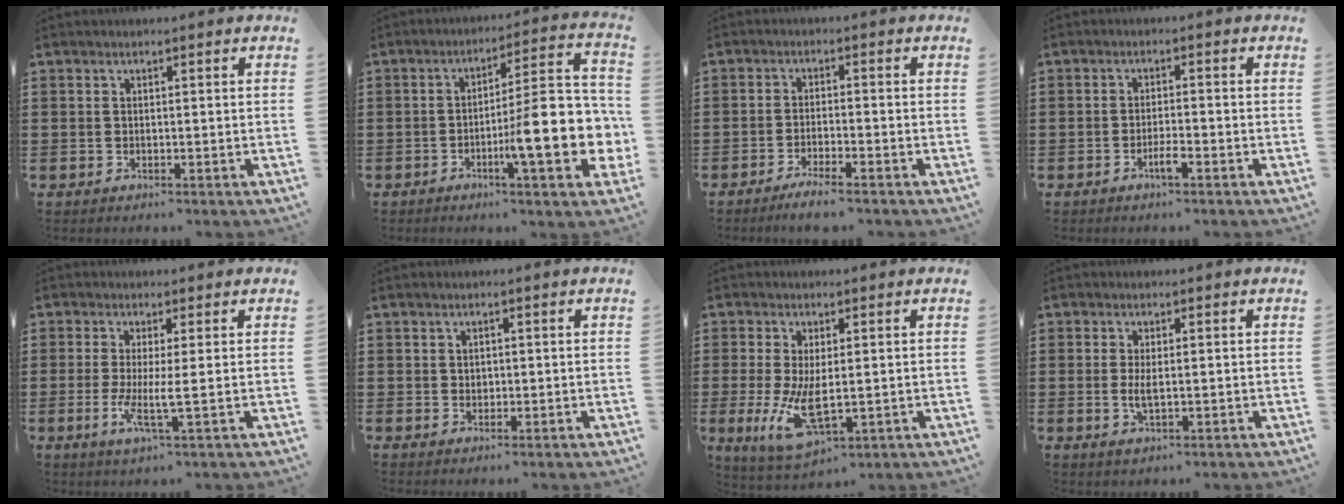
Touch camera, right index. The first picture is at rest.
{"total": 14.9, "force": [-3.5, 3.3, 14.1], "torque": [-0.196, -0.015, -0.057]}
{"total": 2.7, "force": [-2.4, -0.2, 1.2], "torque": [-0.021, 0.000, -0.045]}
{"total": 2.5, "force": [-1.5, 0.4, 1.9], "torque": [-0.034, 0.001, -0.027]}
{"total": 4.5, "force": [-0.6, -0.2, 4.4], "torque": [-0.095, -0.018, -0.016]}
{"total": 0.8, "force": [0.3, 0.7, 0.3], "torque": [-0.006, 0.004, 0.006]}
{"total": 8.4, "force": [-0.7, 3.4, 7.7], "torque": [-0.166, -0.027, -0.011]}
{"total": 2.6, "force": [-0.2, 0.7, 2.5], "torque": [-0.053, -0.007, -0.005]}